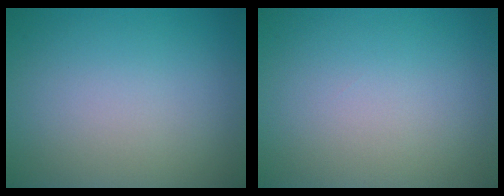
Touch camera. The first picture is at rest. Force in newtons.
{"total": 0.0}